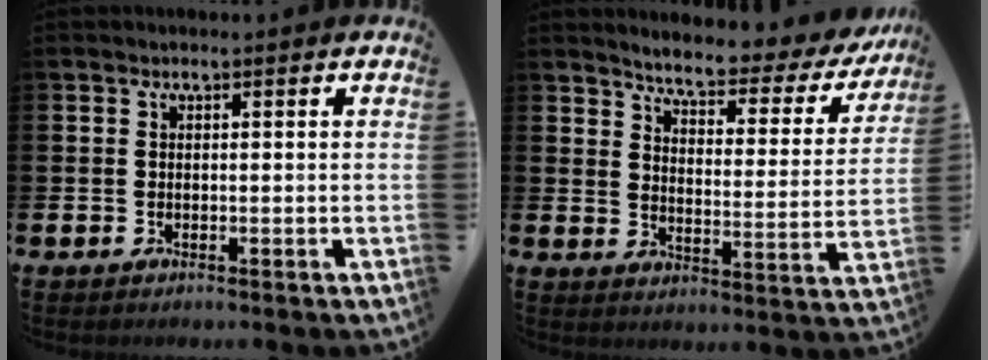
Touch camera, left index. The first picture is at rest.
{"total": 4.7, "force": [4.4, 0.7, 1.5], "torque": [-0.058, -0.036, 0.068]}